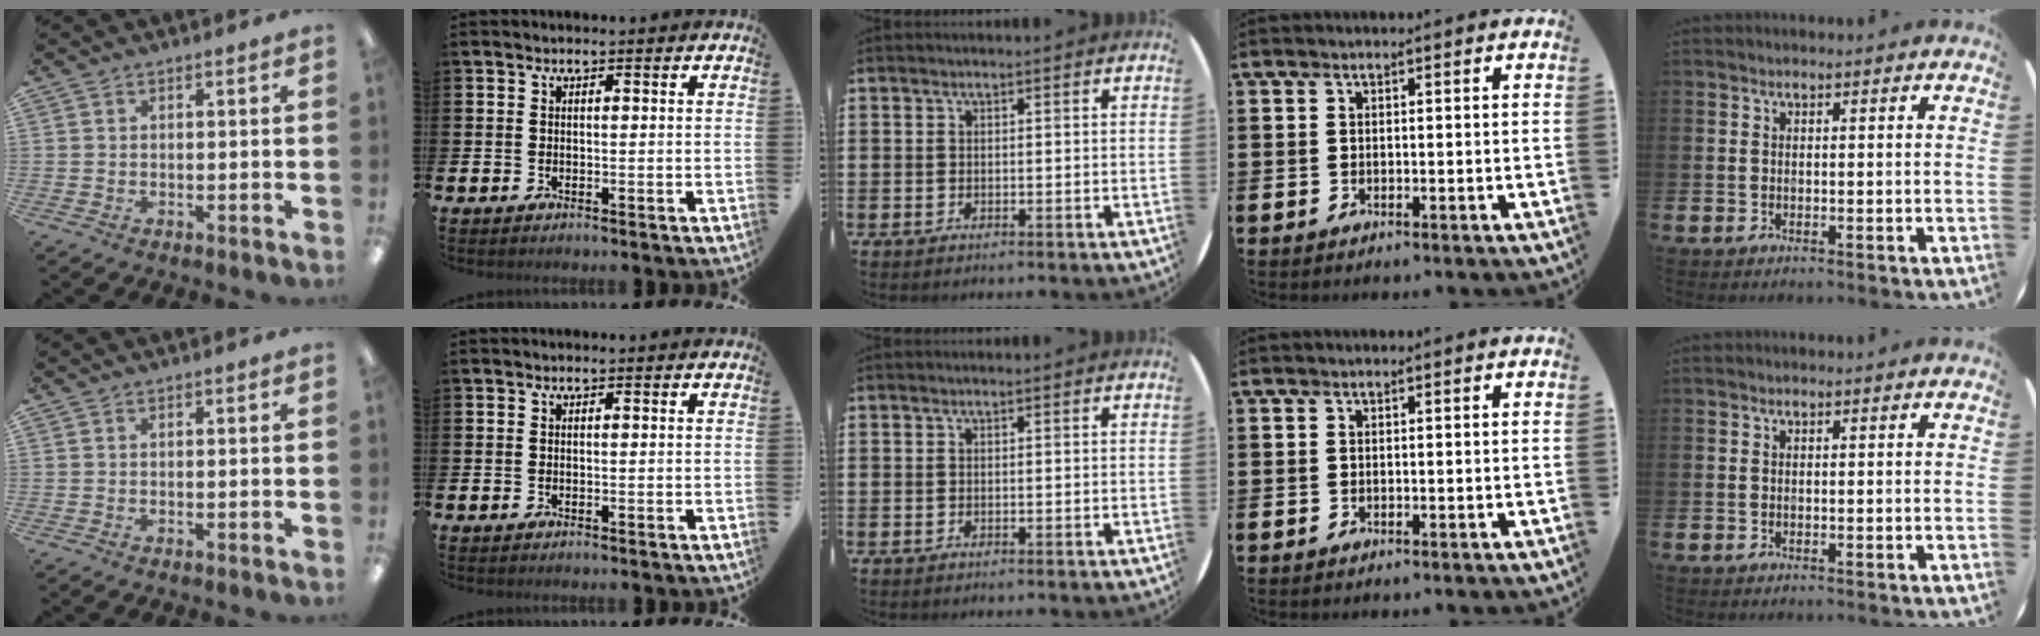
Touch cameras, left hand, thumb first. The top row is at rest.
{}